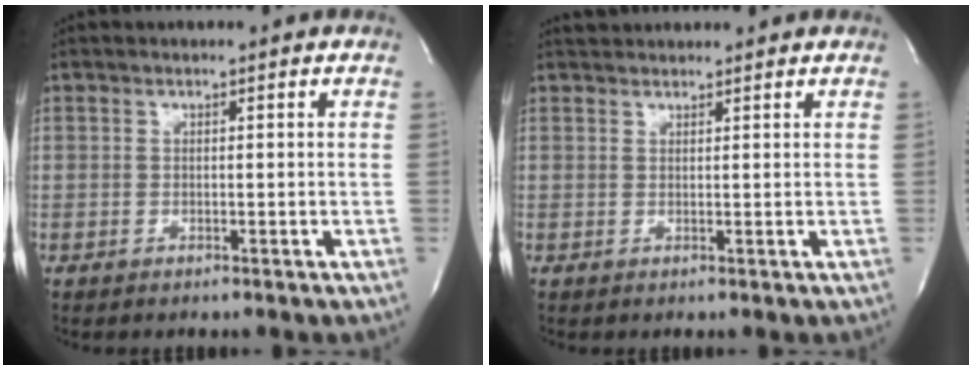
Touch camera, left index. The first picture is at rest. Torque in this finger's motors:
{"motor_torque": [-0.29, -0.35, 0.05, 0.05]}